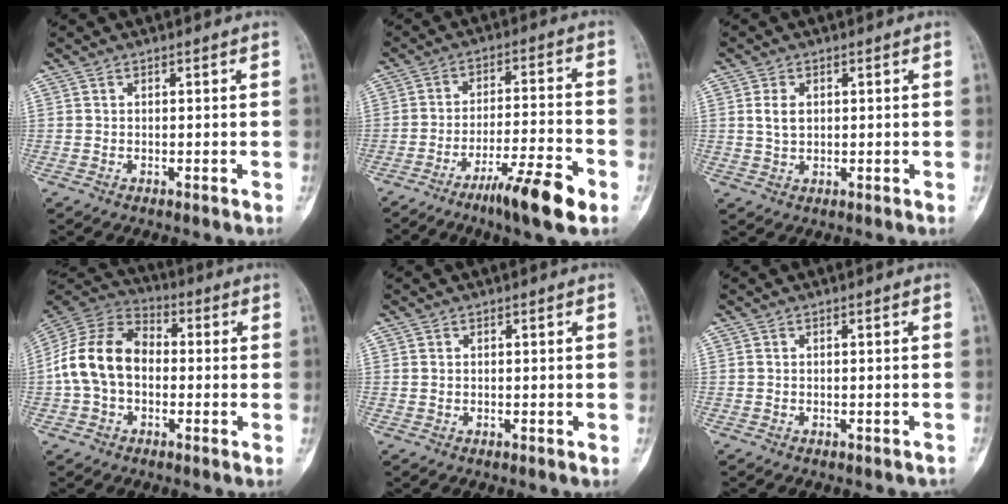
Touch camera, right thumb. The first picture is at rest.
{"total": 12.0, "force": [-7.1, 1.6, 9.5], "torque": [-0.164, 0.037, -0.118]}
{"total": 3.4, "force": [0.8, 2.3, 2.5], "torque": [-0.041, -0.002, 0.018]}
{"total": 14.3, "force": [-1.1, 10.2, 10.0], "torque": [-0.178, 0.039, -0.031]}
{"total": 0.6, "force": [0.2, 0.5, 0.3], "torque": [-0.004, 0.000, 0.004]}
{"total": 0.8, "force": [-0.4, 0.6, 0.3], "torque": [-0.008, 0.014, -0.001]}